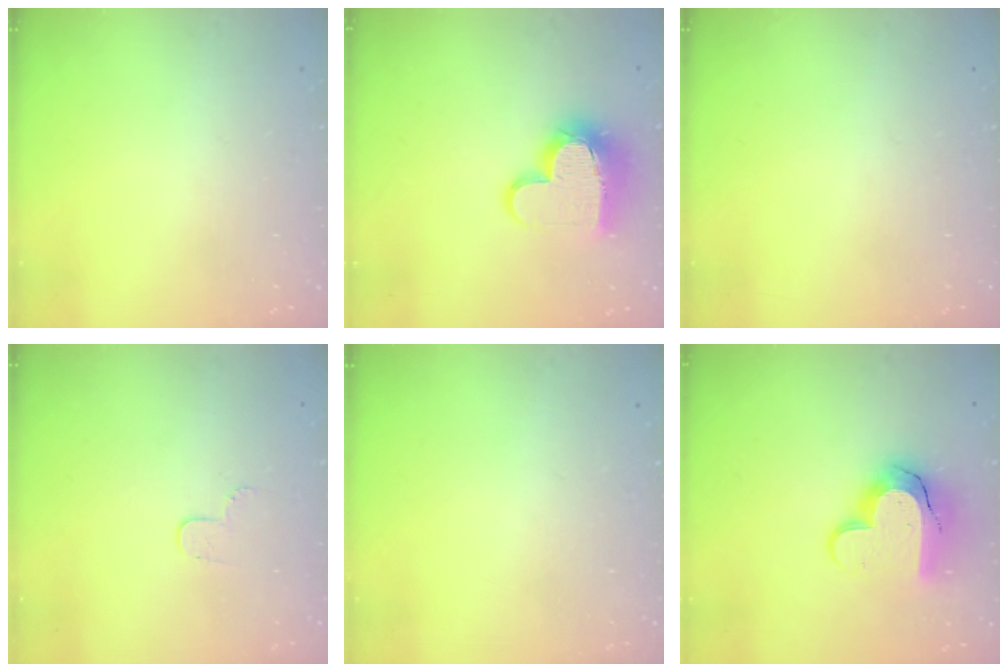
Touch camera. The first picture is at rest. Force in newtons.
{"total": 12.7, "press": 12.7, "slide": 1.4}
{"total": 0.0}
{"total": 4.0, "press": 3.9, "slide": 0.3}
{"total": 0.0}
{"total": 14.2, "press": 14.1, "slide": 1.0}